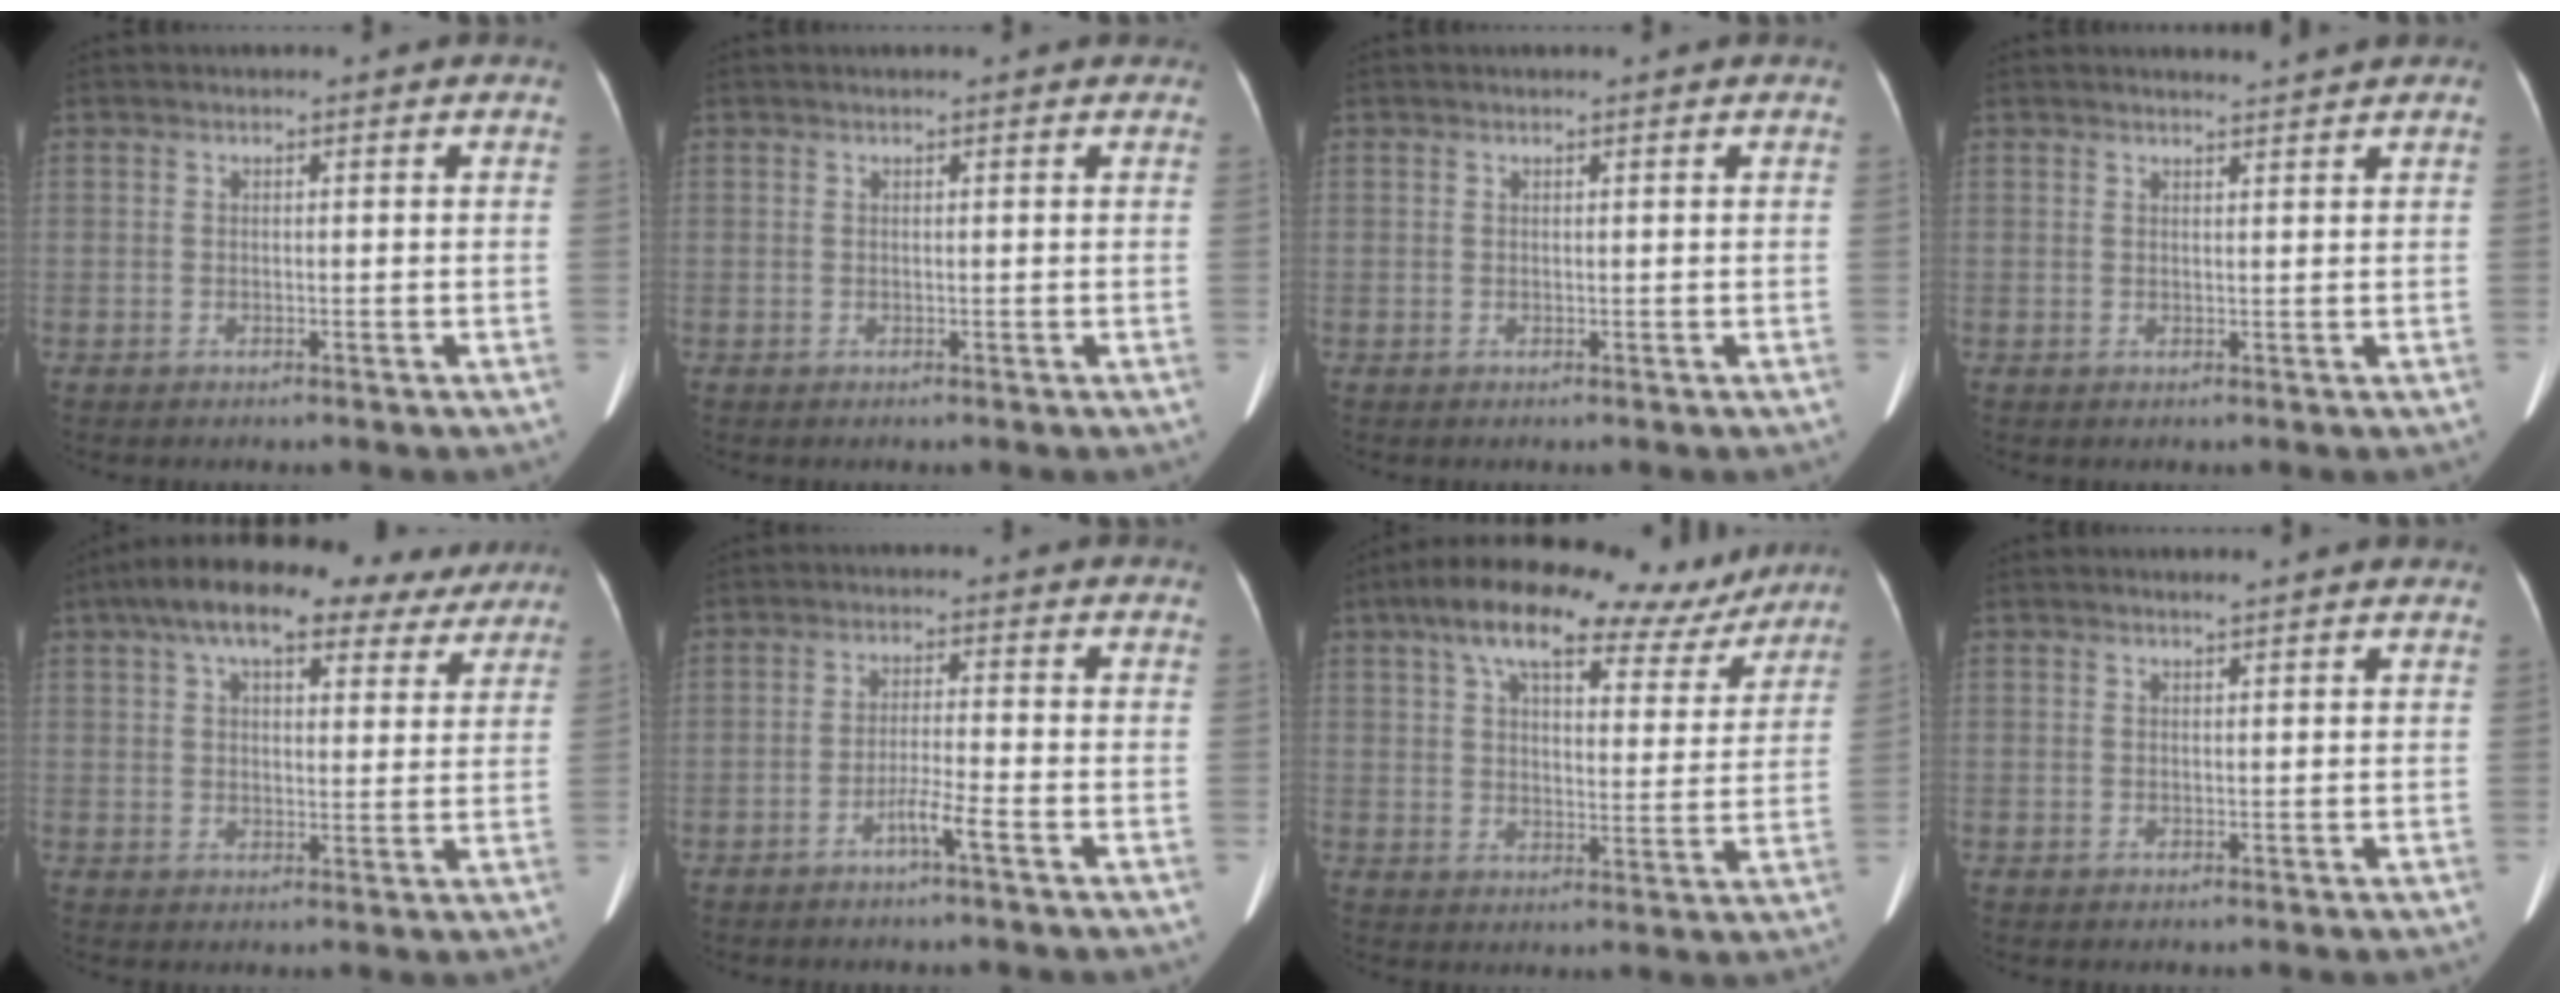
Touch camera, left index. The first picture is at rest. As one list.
[{"total": 2.9, "force": [2.6, 0.8, 1.2], "torque": [-0.014, 0.024, 0.022]}, {"total": 0.6, "force": [0.6, -0.2, 0.2], "torque": [-0.001, 0.005, 0.011]}, {"total": 2.2, "force": [2.1, -0.5, 0.3], "torque": [-0.006, -0.001, 0.029]}, {"total": 18.0, "force": [13.4, 6.6, 10.0], "torque": [-0.162, 0.058, 0.184]}, {"total": 3.5, "force": [-2.2, -0.6, 2.7], "torque": [-0.052, -0.005, -0.044]}, {"total": 19.4, "force": [14.3, 6.8, 11.1], "torque": [-0.171, 0.047, 0.198]}, {"total": 2.1, "force": [1.8, -0.1, 0.9], "torque": [-0.014, 0.012, 0.024]}]